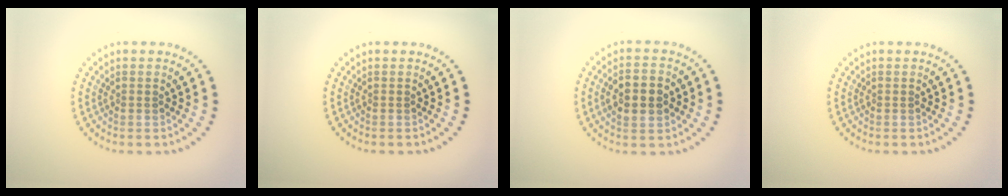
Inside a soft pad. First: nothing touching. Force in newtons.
{"total": 0.0}
{"total": 4.6, "press": 4.6, "slide": 0.4}
{"total": 0.0}